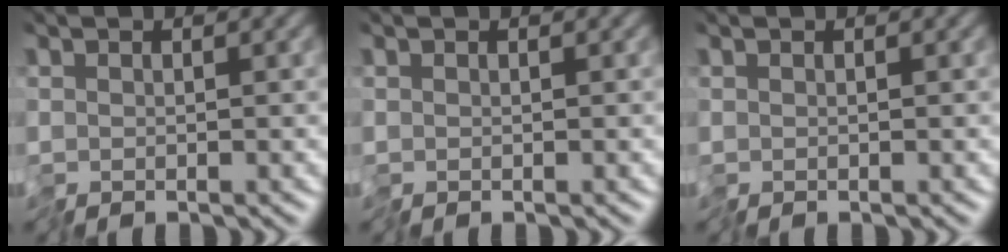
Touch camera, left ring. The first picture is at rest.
{"total": 0.0}
{"total": 0.0}